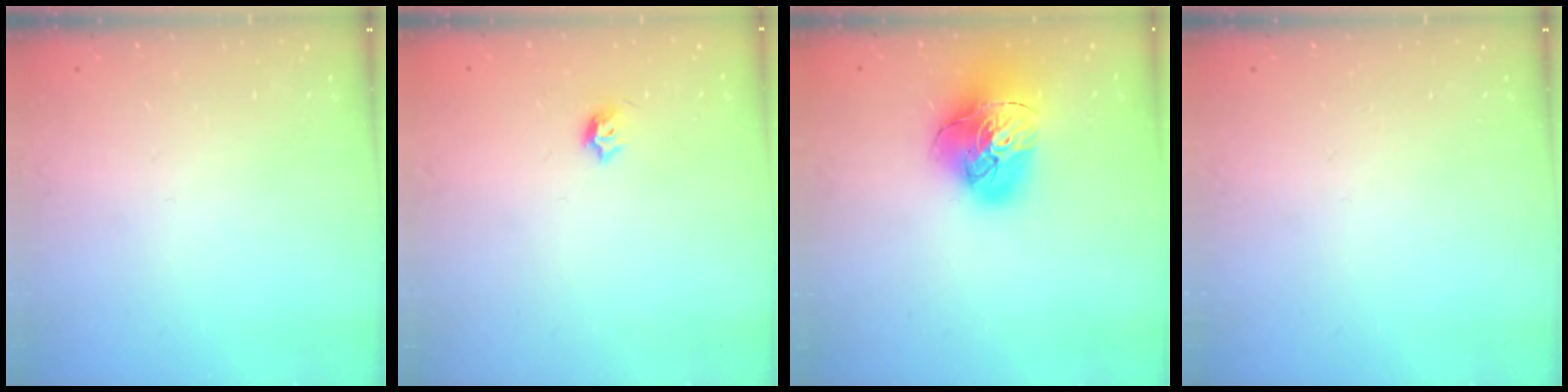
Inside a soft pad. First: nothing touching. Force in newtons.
{"total": 4.0, "press": 3.9, "slide": 0.7}
{"total": 18.6, "press": 18.5, "slide": 2.0}
{"total": 0.0}